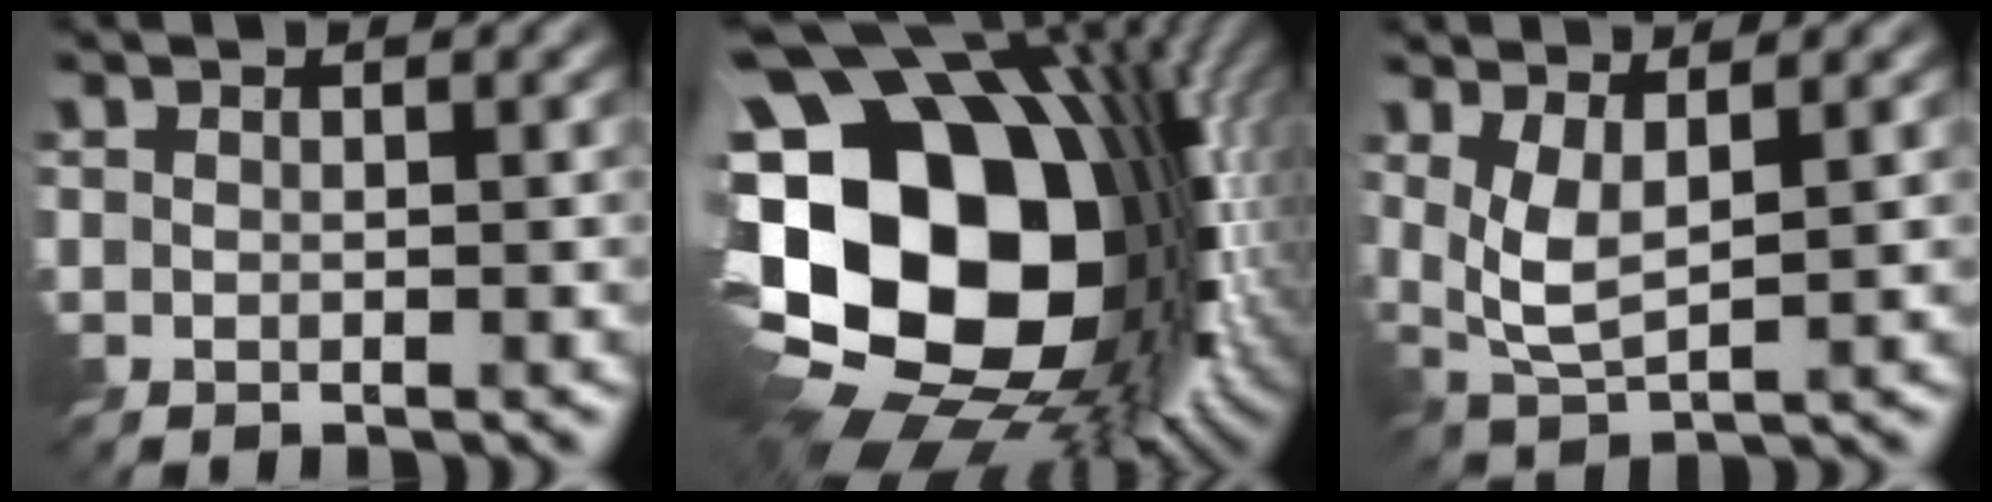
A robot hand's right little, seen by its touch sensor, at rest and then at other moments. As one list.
[{"total": 22.0, "force": [-1.6, 15.0, 16.0], "torque": [-0.299, 0.003, -0.034]}, {"total": 3.5, "force": [1.0, 1.3, 3.1], "torque": [-0.074, -0.009, 0.023]}]